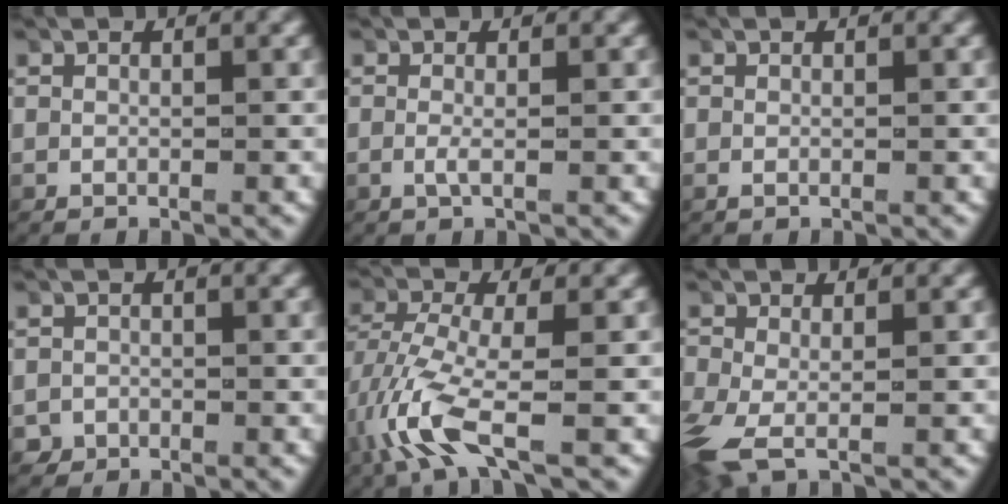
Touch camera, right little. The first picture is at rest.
{"total": 0.7, "force": [-0.3, 0.0, 0.7], "torque": [-0.022, -0.007, -0.004]}
{"total": 0.0}
{"total": 1.9, "force": [-0.7, 1.8, 0.0], "torque": [-0.010, -0.016, -0.007]}
{"total": 4.7, "force": [-1.6, 1.9, 3.9], "torque": [-0.108, -0.029, -0.018]}
{"total": 2.6, "force": [-0.9, 1.6, 1.9], "torque": [-0.074, -0.023, -0.007]}